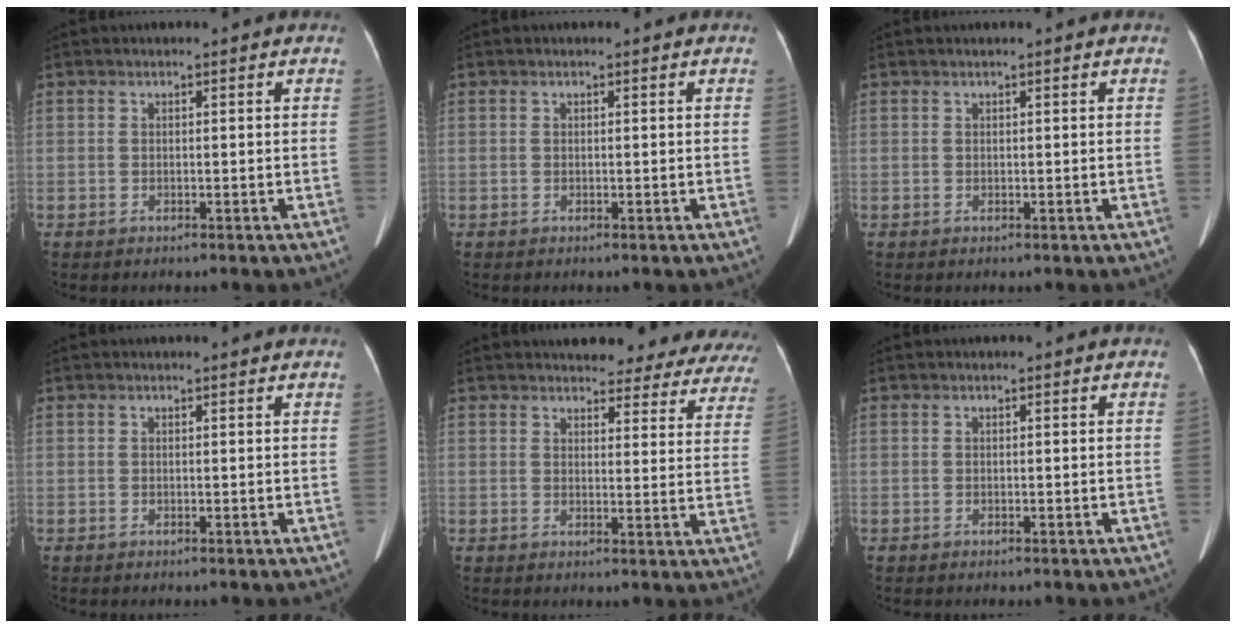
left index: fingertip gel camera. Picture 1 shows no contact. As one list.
[{"total": 0.0}, {"total": 0.0}, {"total": 1.2, "force": [1.2, 0.0, 0.3], "torque": [-0.010, 0.004, 0.012]}, {"total": 21.9, "force": [20.2, 5.7, 6.1], "torque": [-0.060, -0.058, 0.209]}, {"total": 0.0}]